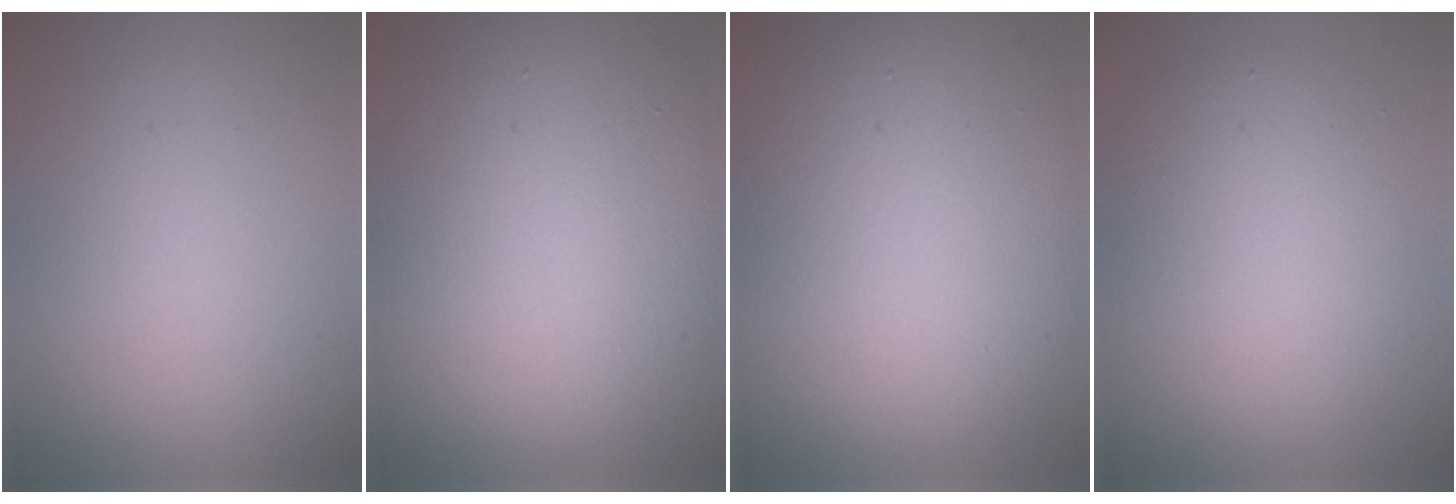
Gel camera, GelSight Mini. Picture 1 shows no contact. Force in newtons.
{"total": 13.9, "press": 13.8, "slide": 1.1}
{"total": 13.6, "press": 13.6, "slide": 1.1}
{"total": 5.5, "press": 5.5, "slide": 0.3}